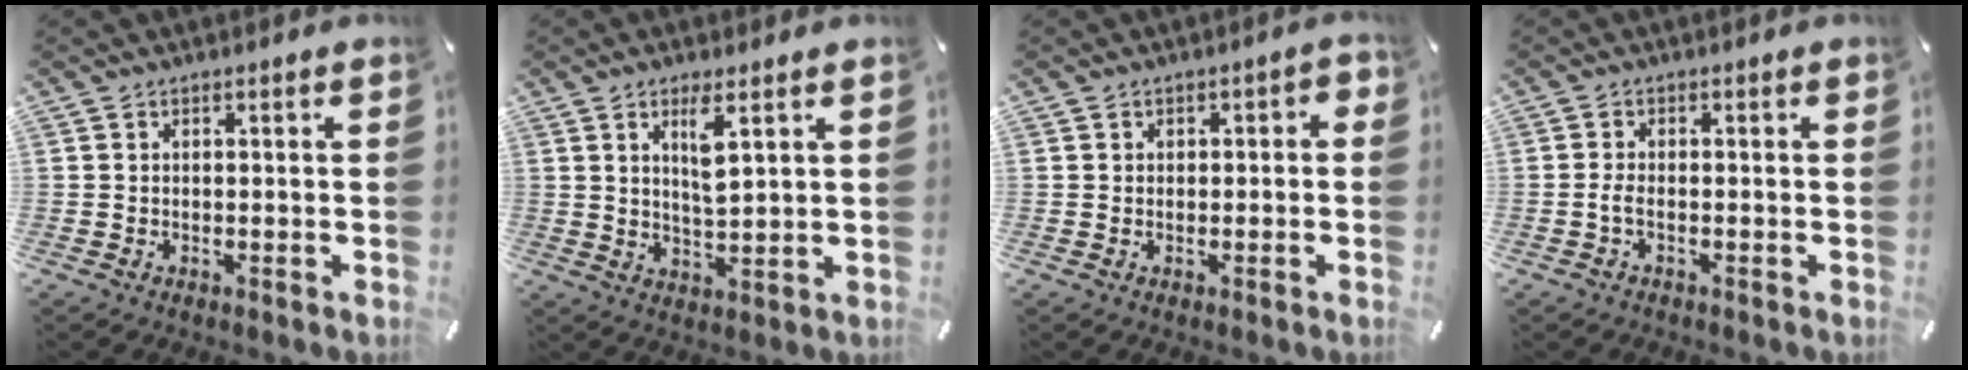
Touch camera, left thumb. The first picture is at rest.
{"total": 6.1, "force": [2.9, 1.5, 5.1], "torque": [-0.093, -0.007, 0.046]}
{"total": 1.6, "force": [-0.5, 1.2, 0.8], "torque": [-0.014, 0.007, -0.012]}
{"total": 2.0, "force": [-0.7, 0.8, 1.7], "torque": [-0.037, 0.000, -0.015]}